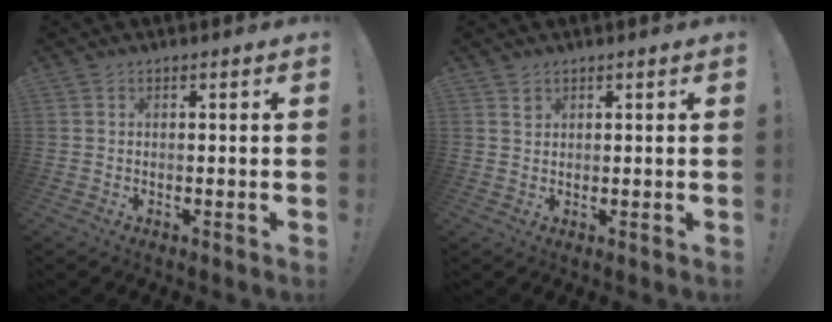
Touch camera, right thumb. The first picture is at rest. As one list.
[{"total": 1.1, "force": [0.8, 0.6, 0.3], "torque": [0.007, -0.007, 0.014]}]